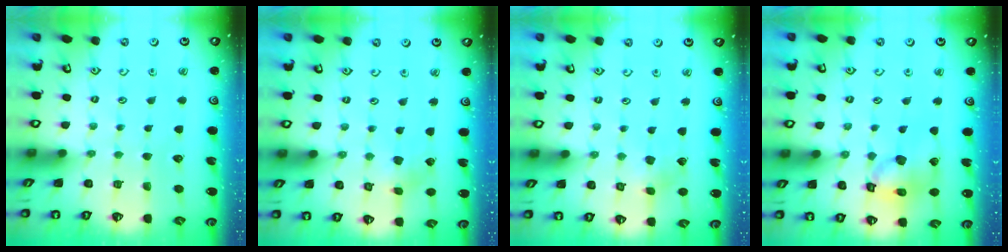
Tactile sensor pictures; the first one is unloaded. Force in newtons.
{"total": 1.9, "press": 1.9, "slide": 0.2}
{"total": 3.0, "press": 3.0, "slide": 0.4}
{"total": 13.8, "press": 13.6, "slide": 1.9}